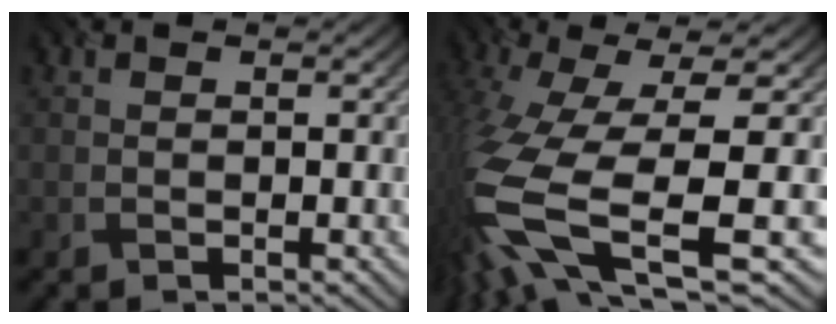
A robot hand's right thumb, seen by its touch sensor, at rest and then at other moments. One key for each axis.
{"total": 15.8, "fx": -3.7, "fy": 5.8, "fz": 14.3, "tx": -0.349, "ty": -0.035, "tz": -0.040}